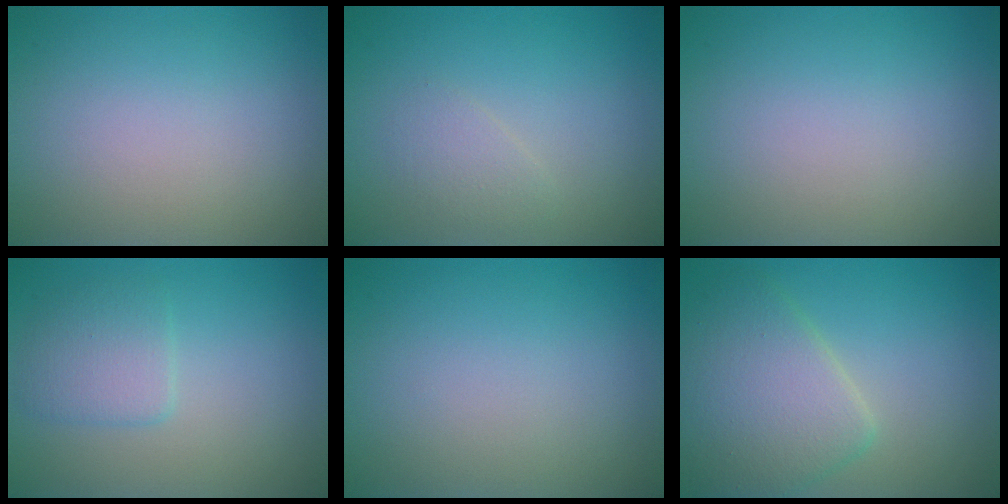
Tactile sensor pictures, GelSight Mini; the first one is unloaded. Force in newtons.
{"total": 1.4, "press": 1.4, "slide": 0.0}
{"total": 0.0}
{"total": 2.5, "press": 2.5, "slide": 0.1}
{"total": 0.0}
{"total": 5.8, "press": 5.8, "slide": 0.4}